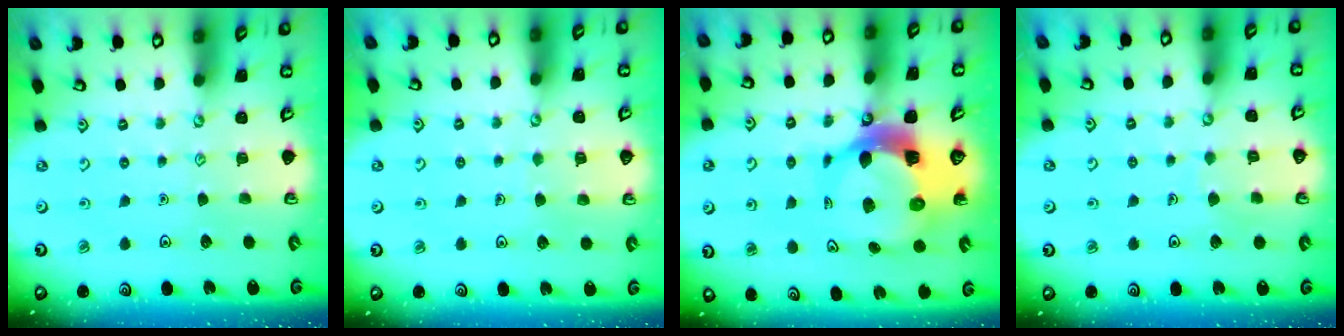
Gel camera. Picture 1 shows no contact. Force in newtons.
{"total": 3.8, "press": 3.7, "slide": 0.2}
{"total": 12.0, "press": 11.9, "slide": 1.3}
{"total": 3.1, "press": 3.0, "slide": 0.3}